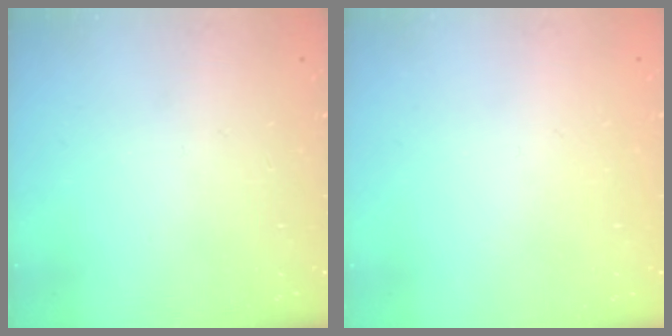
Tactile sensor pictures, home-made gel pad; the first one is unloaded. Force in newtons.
{"total": 0.8, "press": 0.8, "slide": 0.0}